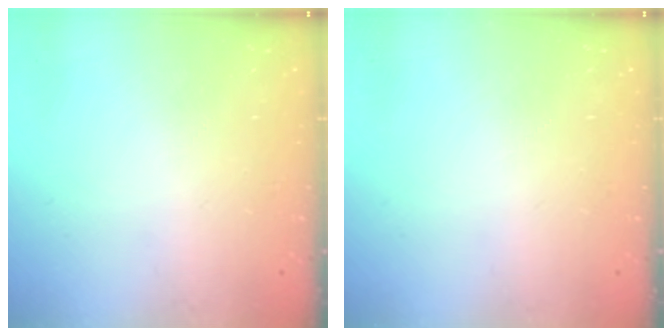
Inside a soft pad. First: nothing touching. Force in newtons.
{"total": 0.0}